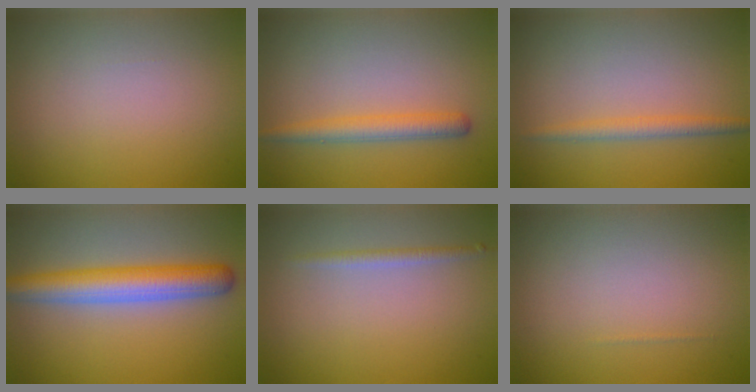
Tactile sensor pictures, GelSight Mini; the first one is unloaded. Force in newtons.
{"total": 2.6, "press": 2.6, "slide": 0.1}
{"total": 1.9, "press": 1.9, "slide": 0.0}
{"total": 5.5, "press": 5.5, "slide": 0.3}
{"total": 1.1, "press": 1.1, "slide": 0.0}
{"total": 0.0}